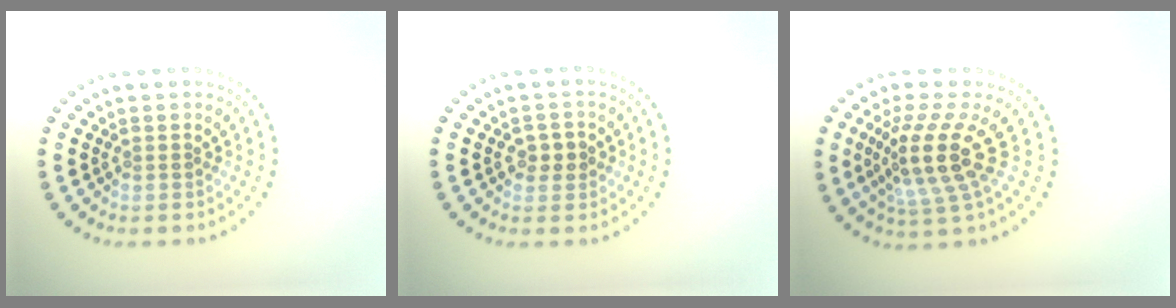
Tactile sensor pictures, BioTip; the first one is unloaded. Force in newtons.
{"total": 1.9, "press": 1.8, "slide": 0.3}
{"total": 4.9, "press": 3.6, "slide": 3.2}